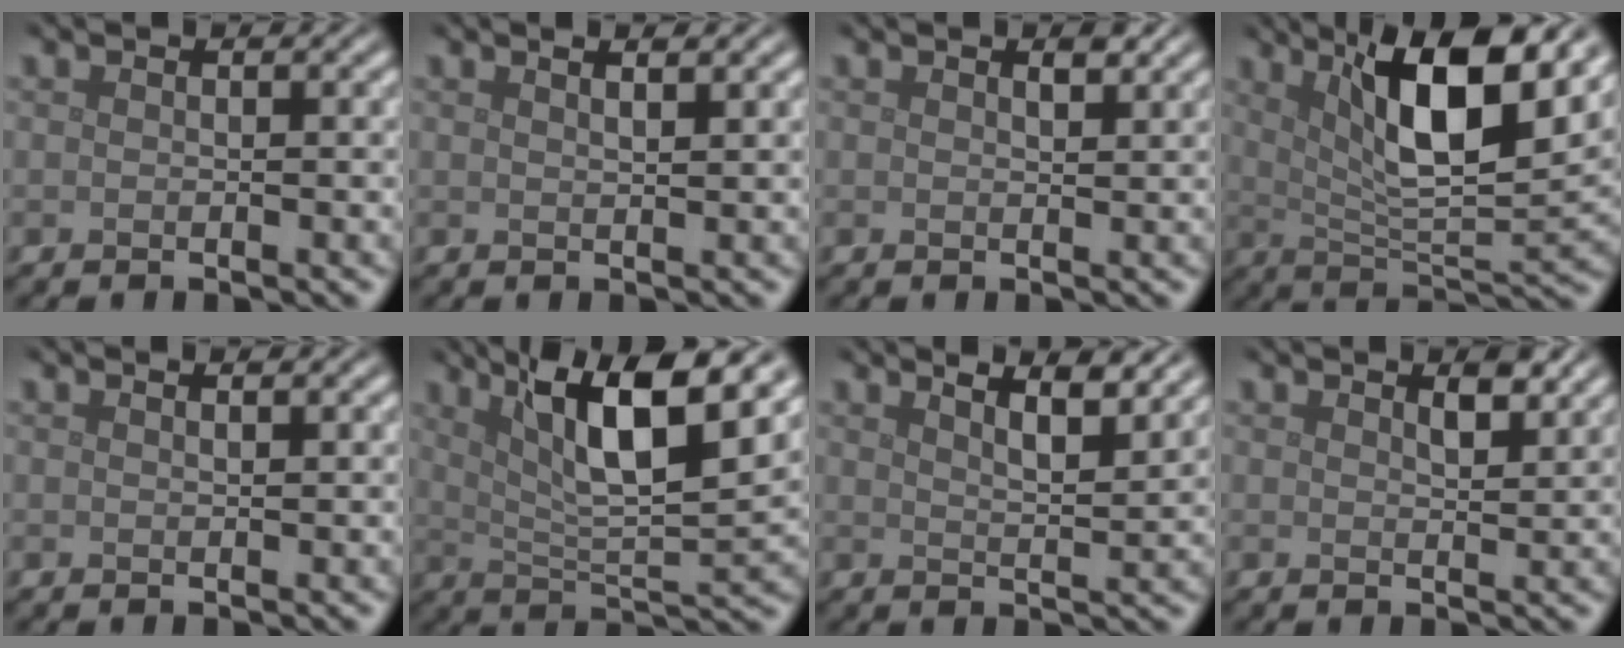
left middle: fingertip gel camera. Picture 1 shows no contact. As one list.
[{"total": 2.6, "force": [1.7, 1.0, 1.7], "torque": [0.002, 0.007, -0.004]}, {"total": 1.1, "force": [0.8, 0.3, 0.7], "torque": [-0.012, -0.002, 0.014]}, {"total": 10.8, "force": [4.8, 3.0, 9.2], "torque": [-0.149, -0.002, 0.082]}, {"total": 0.7, "force": [0.5, 0.2, 0.5], "torque": [-0.003, 0.001, 0.005]}, {"total": 10.8, "force": [5.4, 2.8, 8.9], "torque": [-0.148, 0.003, 0.093]}, {"total": 5.3, "force": [3.8, 1.4, 3.3], "torque": [-0.024, 0.020, 0.032]}, {"total": 1.8, "force": [1.3, 0.5, 1.2], "torque": [-0.019, -0.002, 0.022]}]